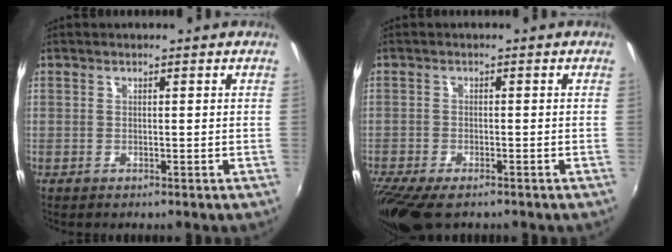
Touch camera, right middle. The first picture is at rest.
{"total": 9.7, "force": [-7.3, 3.2, 5.6], "torque": [-0.135, -0.046, -0.131]}